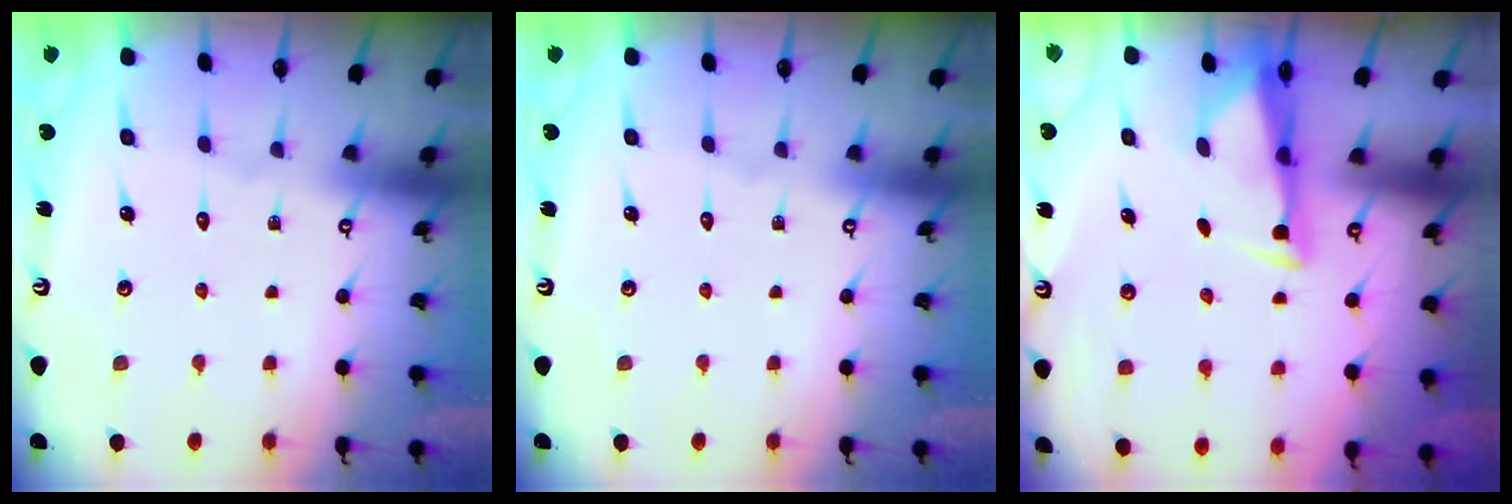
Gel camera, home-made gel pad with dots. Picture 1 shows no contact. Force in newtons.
{"total": 0.0}
{"total": 3.3, "press": 3.2, "slide": 0.9}